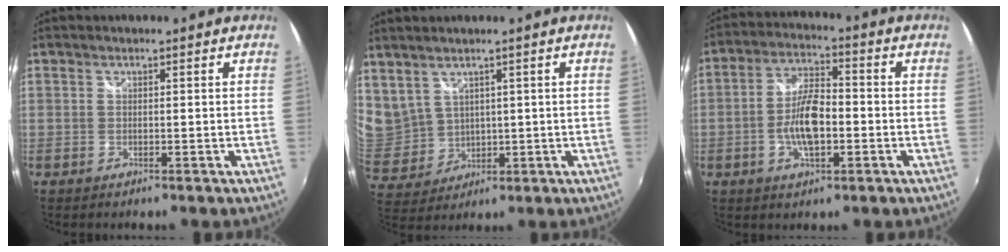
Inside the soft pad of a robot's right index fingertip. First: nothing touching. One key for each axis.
{"total": 9.9, "fx": 6.1, "fy": 6.9, "fz": 3.8, "tx": -0.094, "ty": 0.007, "tz": 0.149}
{"total": 9.0, "fx": -2.2, "fy": 3.6, "fz": 7.9, "tx": -0.158, "ty": 0.008, "tz": -0.039}